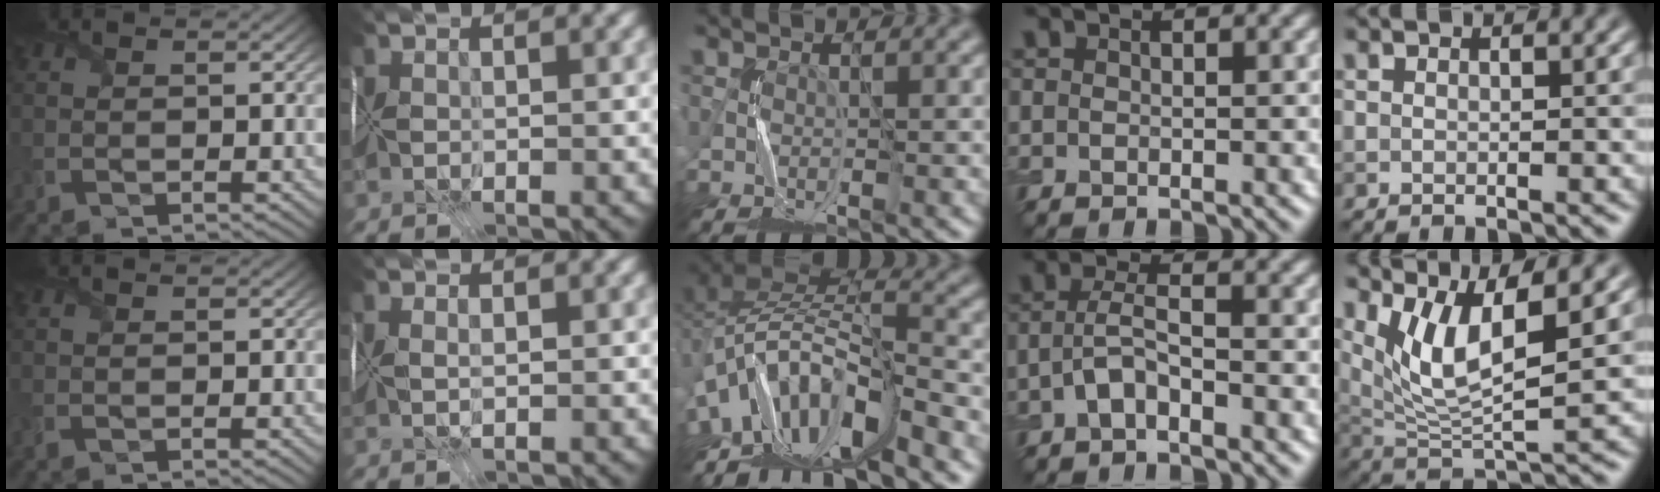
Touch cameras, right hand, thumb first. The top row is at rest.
{"index": {"total": 0.8, "force": [0.5, -0.5, 0.1], "torque": [0.002, 0.001, 0.017]}, "middle": {"total": 10.3, "force": [-6.5, 4.5, 6.6], "torque": [-0.117, 0.001, -0.113]}, "ring": {"total": 2.6, "force": [-1.1, 0.8, 2.2], "torque": [-0.047, 0.008, -0.028]}, "little": {"total": 6.4, "force": [2.6, 1.9, 5.5], "torque": [-0.114, -0.017, 0.056]}}